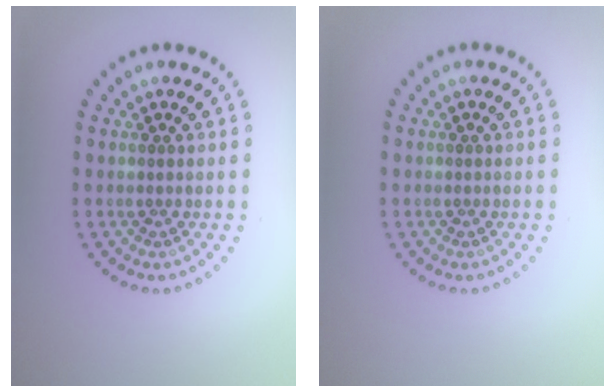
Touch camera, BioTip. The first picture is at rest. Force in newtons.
{"total": 0.0}